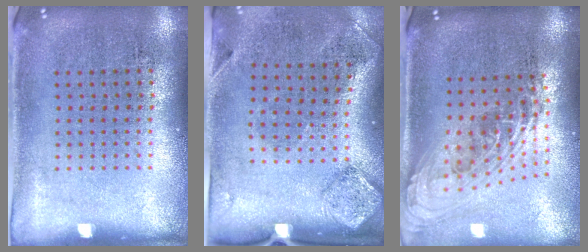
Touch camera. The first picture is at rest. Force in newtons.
{"total": 2.0, "press": 1.1, "slide": 1.7}
{"total": 2.2, "press": 1.6, "slide": 1.5}